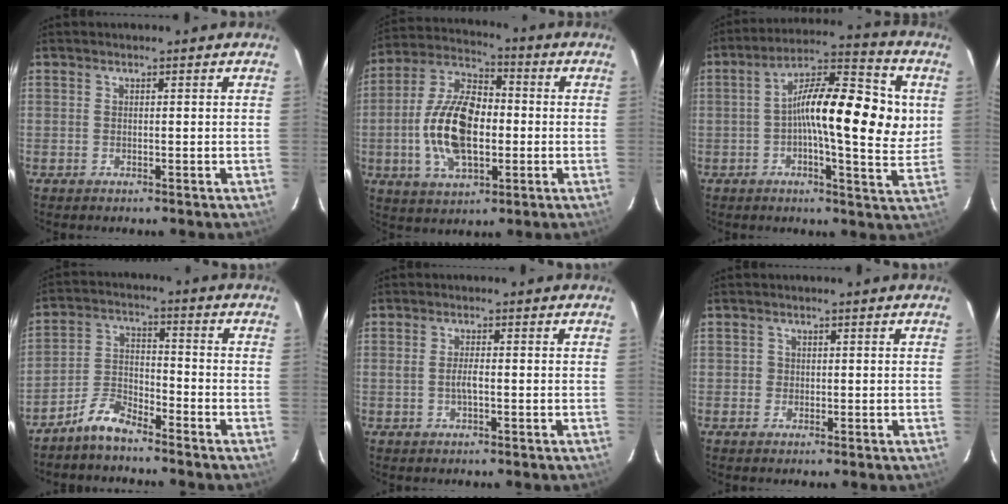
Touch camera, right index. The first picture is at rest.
{"total": 15.9, "force": [-2.2, 8.3, 13.4], "torque": [-0.272, 0.010, -0.041]}
{"total": 17.4, "force": [1.8, 4.8, 16.7], "torque": [-0.255, 0.024, 0.012]}
{"total": 6.4, "force": [-5.5, 1.7, 2.8], "torque": [-0.067, 0.019, -0.112]}
{"total": 2.1, "force": [-0.5, 0.4, 2.0], "torque": [-0.039, 0.001, -0.010]}
{"total": 1.3, "force": [-0.2, 1.3, 0.1], "torque": [0.001, 0.002, -0.003]}